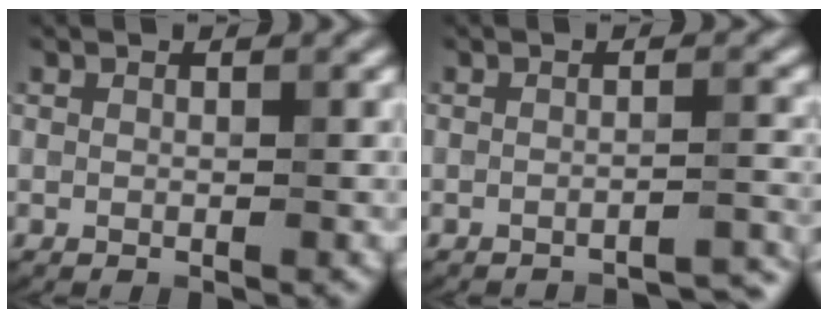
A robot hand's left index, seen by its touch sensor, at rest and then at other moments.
{"total": 3.7, "force": [-3.4, 0.4, 1.2], "torque": [-0.002, 0.012, -0.046]}